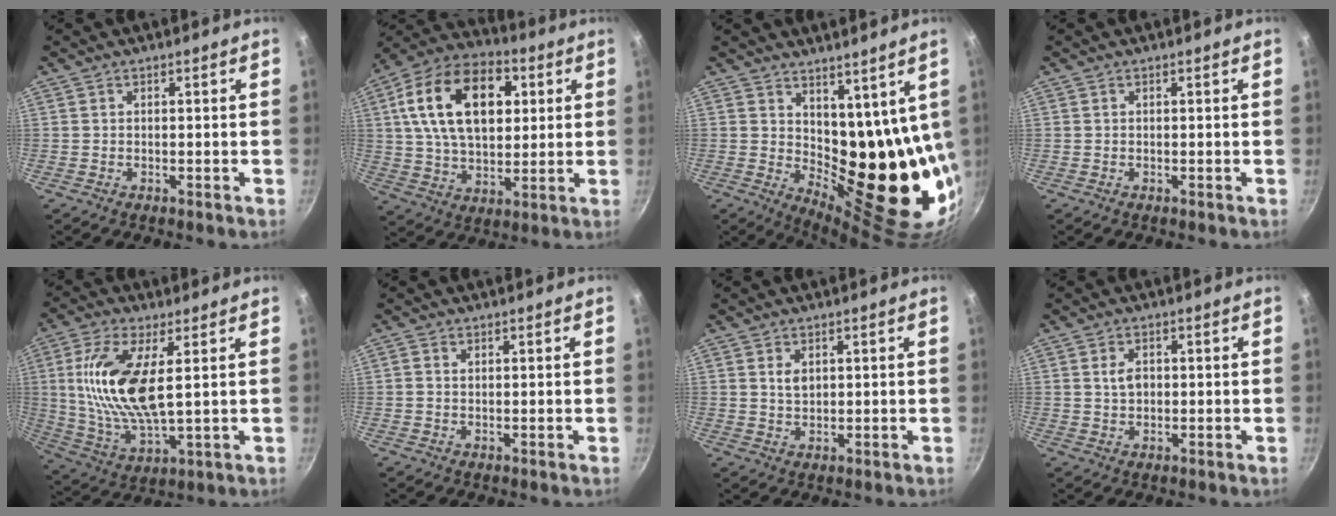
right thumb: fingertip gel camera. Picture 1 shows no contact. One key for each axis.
{"total": 21.7, "fx": 5.6, "fy": 13.5, "fz": 16.0, "tx": -0.250, "ty": 0.007, "tz": 0.086}
{"total": 17.1, "fx": 6.4, "fy": 9.0, "fz": 13.0, "tx": -0.131, "ty": -0.061, "tz": 0.120}
{"total": 0.0}
{"total": 15.3, "fx": 3.1, "fy": 6.0, "fz": 13.7, "tx": -0.282, "ty": -0.013, "tz": 0.064}
{"total": 1.0, "fx": 0.3, "fy": 0.8, "fz": 0.7, "tx": -0.013, "ty": 0.003, "tz": 0.003}
{"total": 2.7, "fx": 0.9, "fy": 1.8, "fz": 1.8, "tx": -0.027, "ty": -0.003, "tz": 0.019}
{"total": 3.0, "fx": 0.4, "fy": 2.1, "fz": 2.1, "tx": -0.027, "ty": 0.003, "tz": 0.007}